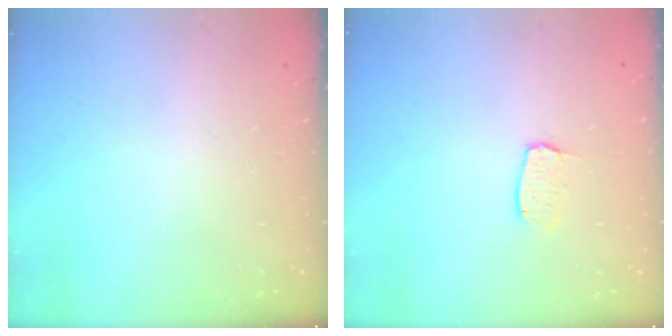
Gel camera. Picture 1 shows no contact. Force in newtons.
{"total": 4.5, "press": 4.4, "slide": 0.3}